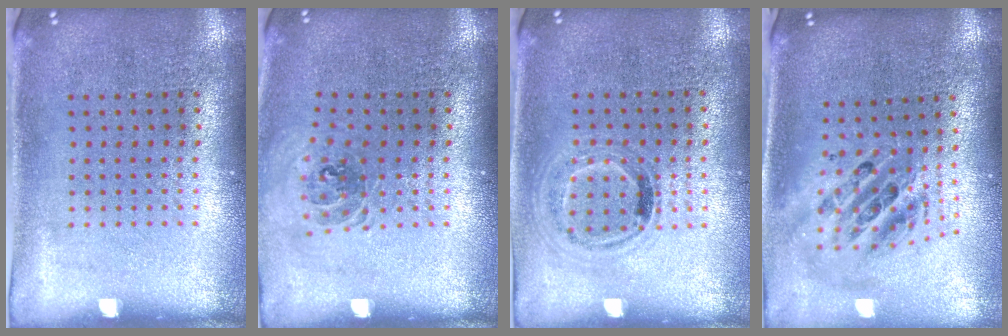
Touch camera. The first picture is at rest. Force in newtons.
{"total": 0.9, "press": 0.9, "slide": 0.2}
{"total": 1.0, "press": 0.9, "slide": 0.3}
{"total": 2.3, "press": 1.7, "slide": 1.5}